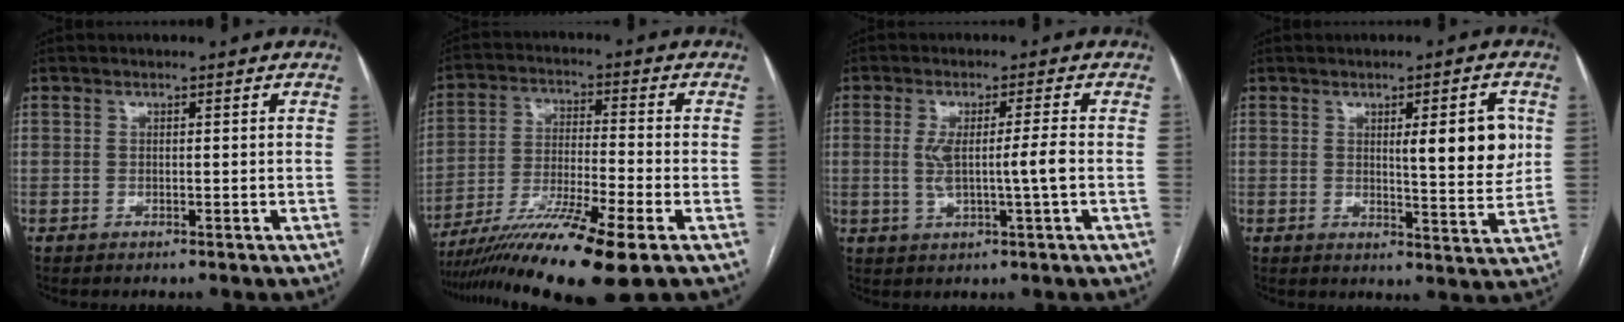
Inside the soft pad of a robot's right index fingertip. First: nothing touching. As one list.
[{"total": 15.3, "force": [-10.2, -0.1, 11.5], "torque": [-0.207, -0.031, -0.176]}, {"total": 5.9, "force": [-0.4, -0.4, 5.8], "torque": [-0.107, -0.001, -0.003]}, {"total": 8.6, "force": [1.9, 1.6, 8.2], "torque": [-0.107, -0.006, 0.026]}]